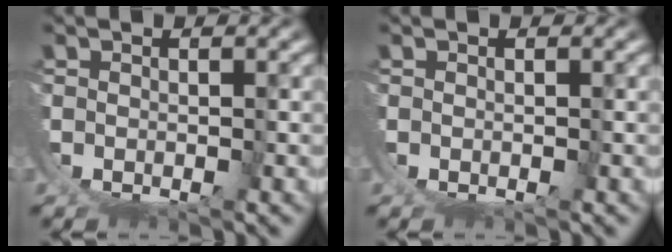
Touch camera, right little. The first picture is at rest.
{"total": 0.0}